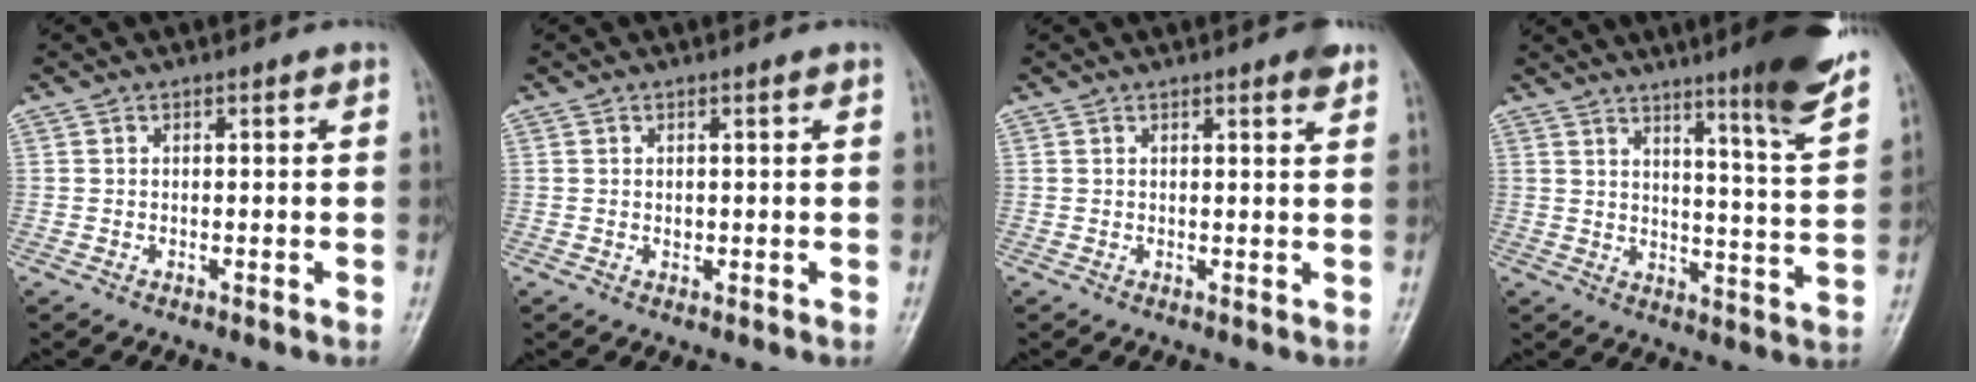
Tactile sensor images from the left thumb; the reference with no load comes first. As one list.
[{"total": 0.9, "force": [0.3, 0.6, 0.6], "torque": [-0.007, -0.001, 0.007]}, {"total": 2.2, "force": [1.5, 0.4, 1.6], "torque": [-0.019, -0.007, 0.017]}, {"total": 14.3, "force": [10.0, 0.8, 10.2], "torque": [-0.130, -0.063, 0.134]}]